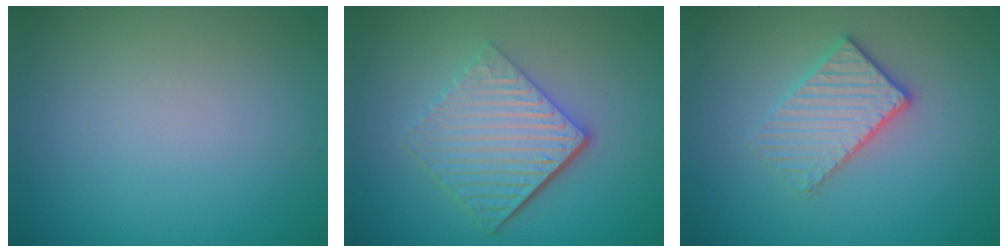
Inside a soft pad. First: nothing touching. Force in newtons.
{"total": 5.9, "press": 4.0, "slide": 4.3}
{"total": 3.2, "press": 2.9, "slide": 1.4}